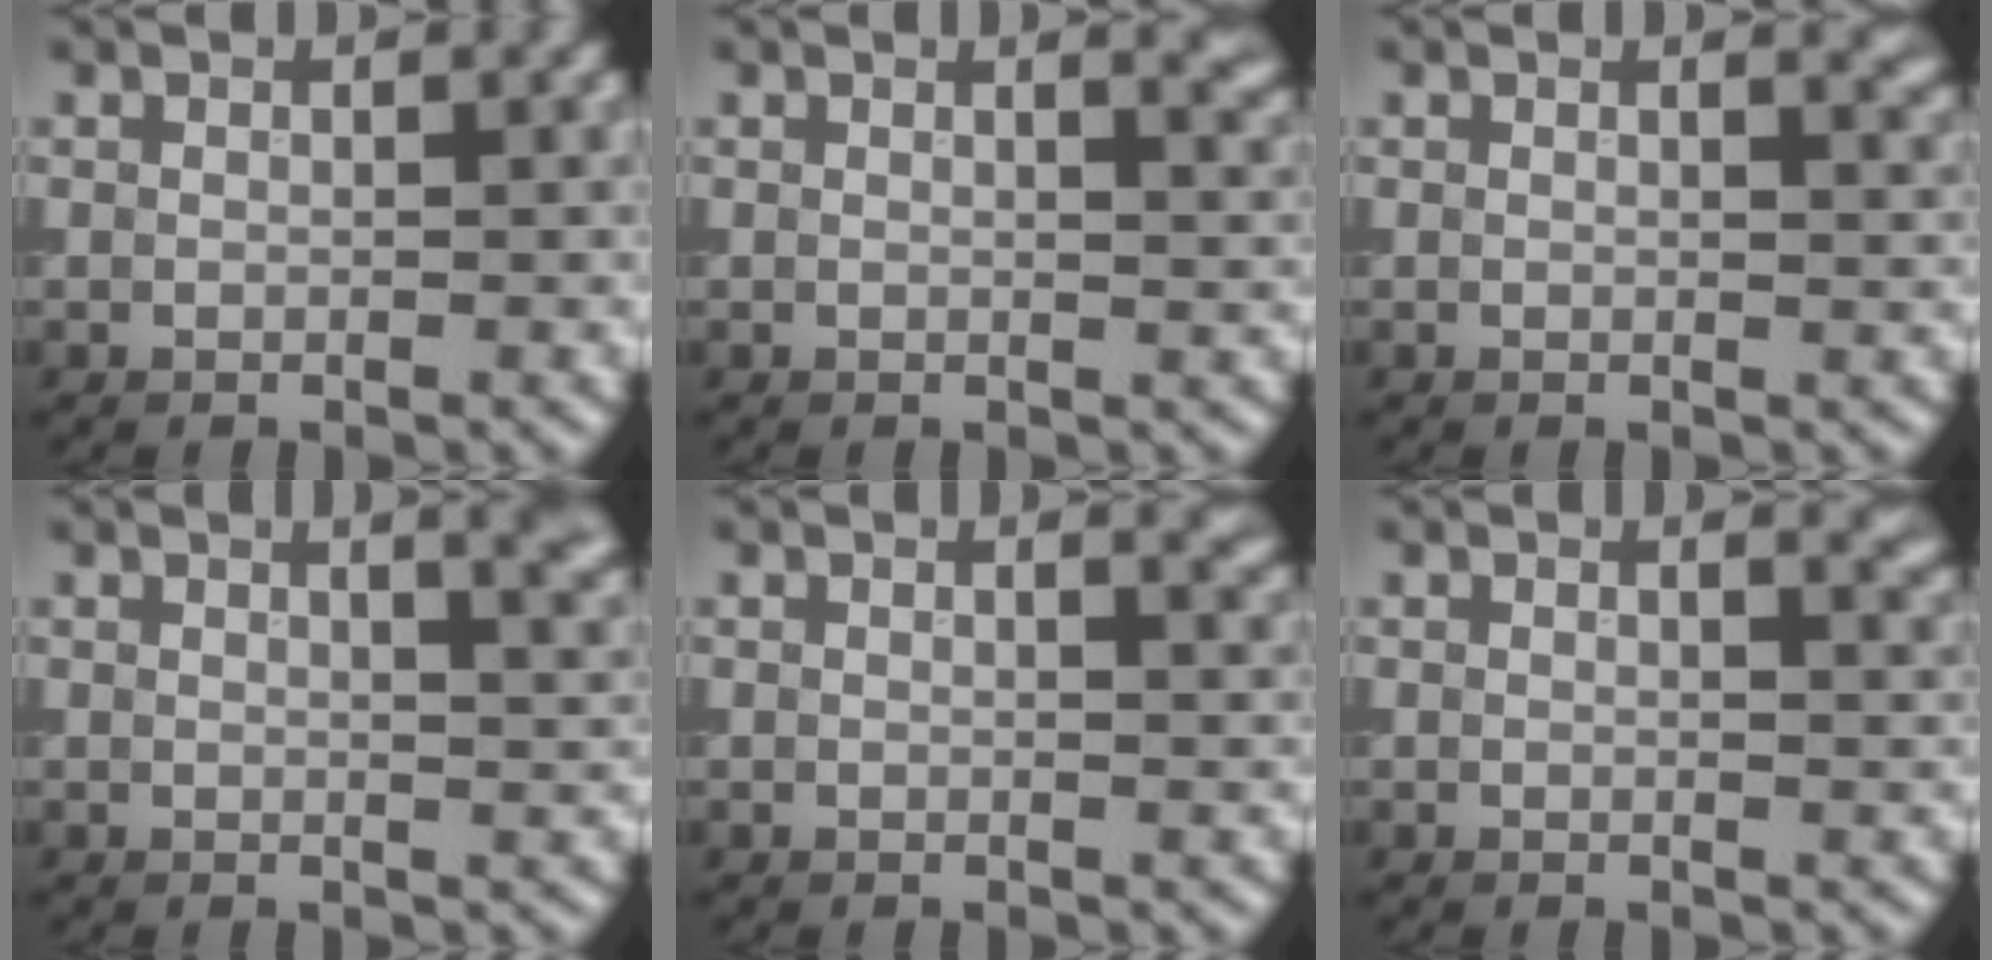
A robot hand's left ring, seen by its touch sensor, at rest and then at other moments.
{"total": 3.3, "force": [2.1, 1.5, 2.2], "torque": [0.002, 0.008, 0.016]}
{"total": 2.3, "force": [1.6, 0.9, 1.3], "torque": [0.000, 0.001, 0.016]}
{"total": 5.5, "force": [2.8, 2.4, 4.1], "torque": [-0.015, 0.027, 0.013]}
{"total": 2.5, "force": [1.7, 1.0, 1.5], "torque": [0.002, 0.003, 0.015]}
{"total": 2.6, "force": [1.8, 1.1, 1.6], "torque": [0.001, 0.003, 0.016]}